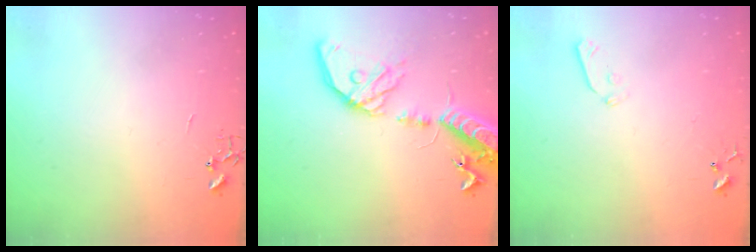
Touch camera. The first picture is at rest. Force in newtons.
{"total": 19.5, "press": 19.2, "slide": 3.6}
{"total": 5.4, "press": 5.4, "slide": 0.8}